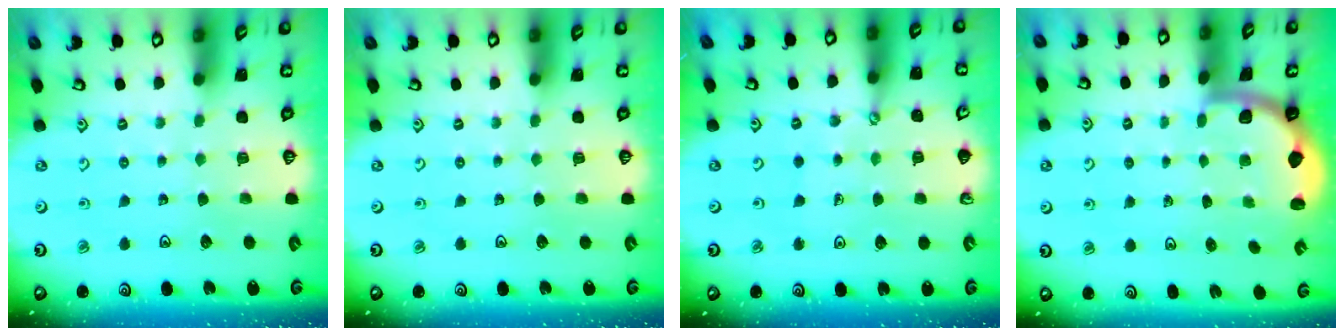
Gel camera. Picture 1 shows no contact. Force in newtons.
{"total": 0.0}
{"total": 0.6, "press": 0.6, "slide": 0.1}
{"total": 1.7, "press": 1.7, "slide": 0.3}